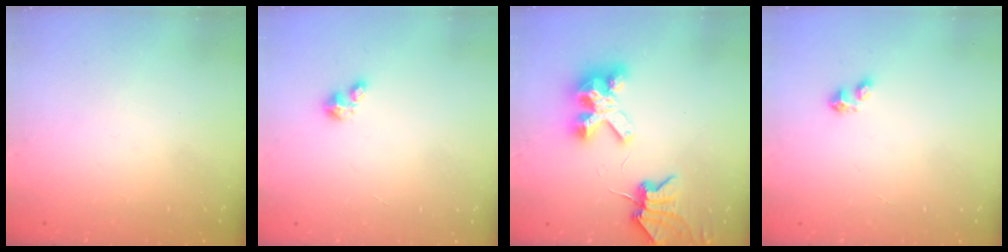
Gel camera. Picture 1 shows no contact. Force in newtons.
{"total": 2.5, "press": 2.5, "slide": 0.3}
{"total": 7.1, "press": 7.0, "slide": 0.9}
{"total": 2.8, "press": 2.8, "slide": 0.4}